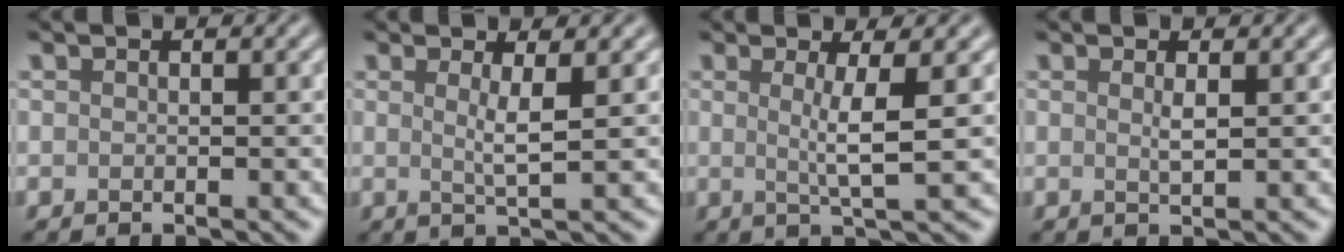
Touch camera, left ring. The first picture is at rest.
{"total": 2.3, "force": [0.6, 0.4, 2.1], "torque": [-0.036, -0.005, 0.006]}
{"total": 3.4, "force": [0.5, 0.5, 3.3], "torque": [-0.056, -0.005, 0.007]}
{"total": 1.0, "force": [0.4, 0.1, 0.9], "torque": [-0.016, 0.000, 0.005]}